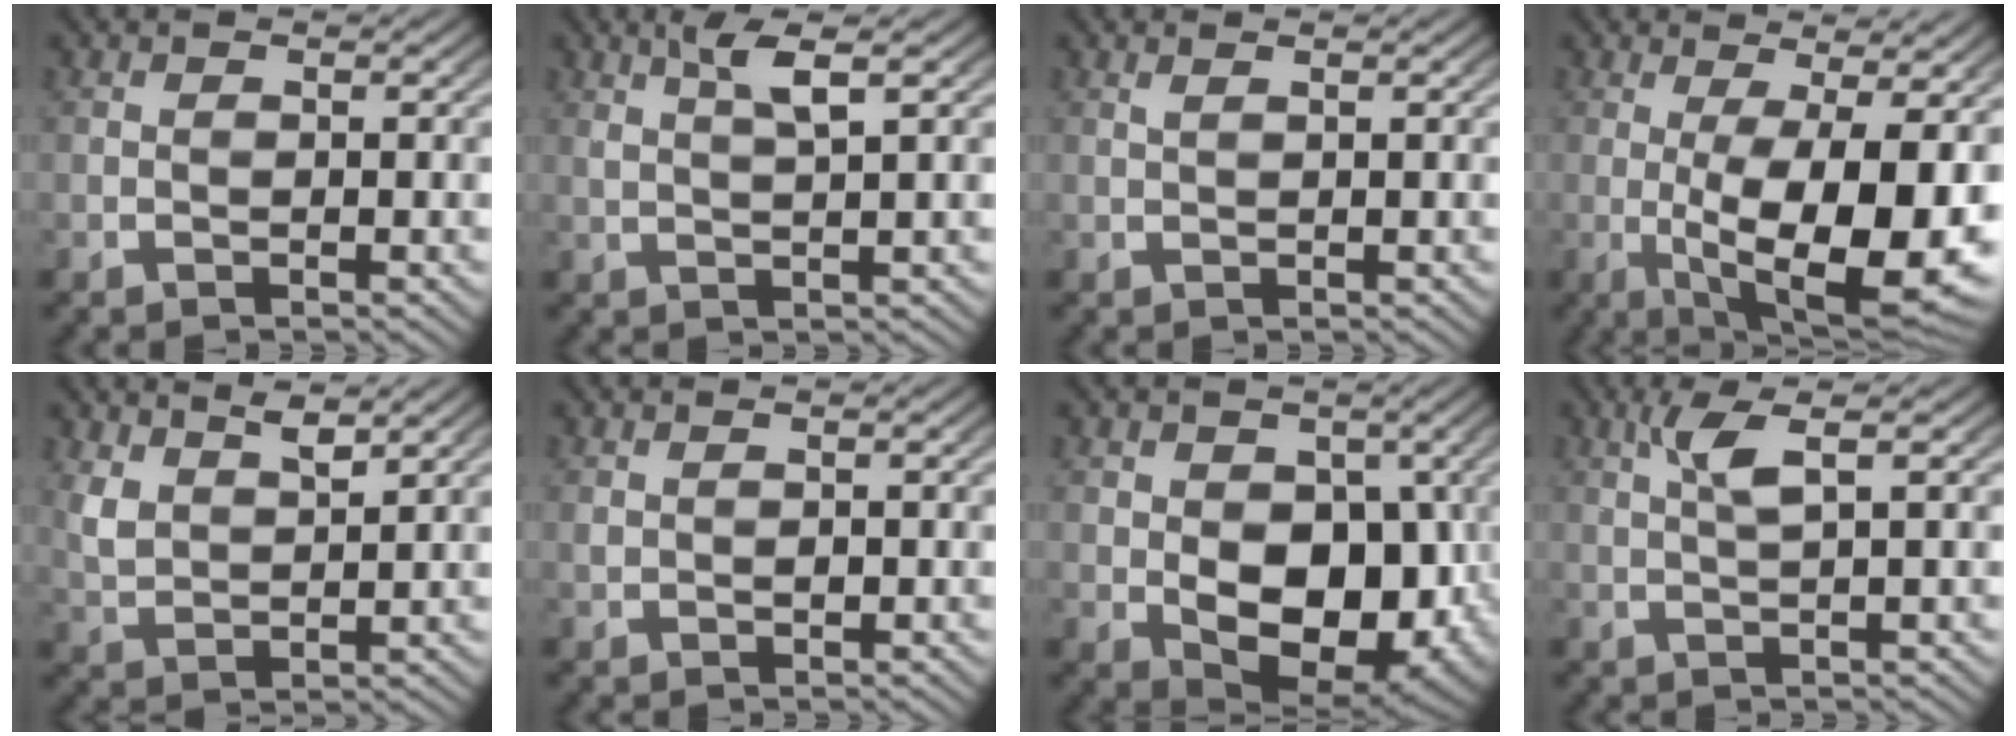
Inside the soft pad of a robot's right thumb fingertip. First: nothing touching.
{"total": 3.4, "force": [2.0, 0.6, 2.7], "torque": [-0.043, 0.009, 0.037]}
{"total": 0.8, "force": [0.6, -0.1, 0.4], "torque": [-0.010, 0.001, 0.015]}
{"total": 15.0, "force": [-1.7, 8.0, 12.5], "torque": [-0.215, -0.052, 0.006]}
{"total": 4.1, "force": [2.9, 1.7, 2.3], "torque": [-0.049, -0.004, 0.065]}
{"total": 0.7, "force": [0.3, 0.4, 0.4], "torque": [-0.010, 0.000, 0.010]}
{"total": 12.0, "force": [-0.8, 8.3, 8.7], "torque": [-0.169, -0.068, 0.019]}
{"total": 3.2, "force": [1.6, 0.6, 2.6], "torque": [-0.057, 0.006, 0.032]}